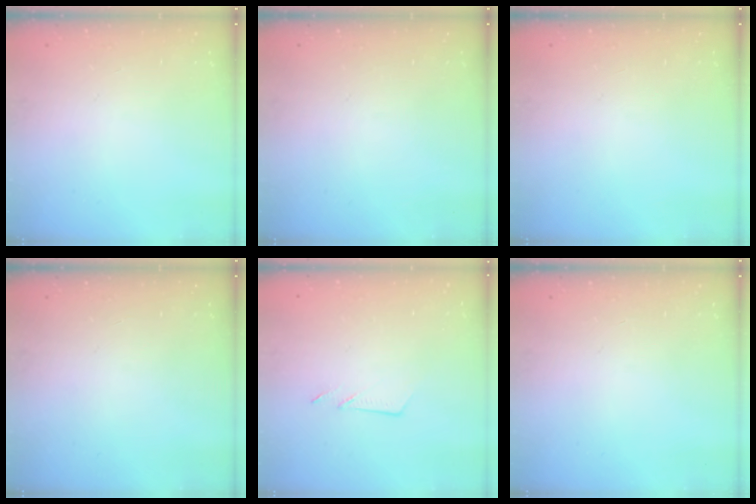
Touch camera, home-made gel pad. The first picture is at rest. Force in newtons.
{"total": 0.0}
{"total": 0.0}
{"total": 0.0}
{"total": 4.2, "press": 4.2, "slide": 0.5}
{"total": 0.0}